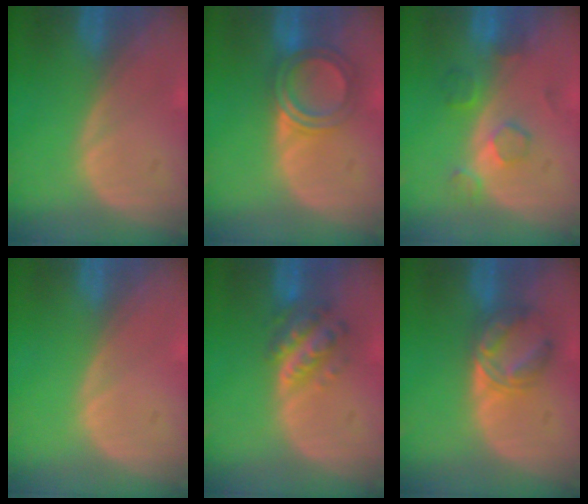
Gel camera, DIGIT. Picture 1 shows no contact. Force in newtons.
{"total": 5.1, "press": 5.1, "slide": 0.3}
{"total": 4.2, "press": 4.2, "slide": 0.5}
{"total": 0.0}
{"total": 5.8, "press": 5.3, "slide": 2.3}
{"total": 5.6, "press": 5.5, "slide": 1.1}